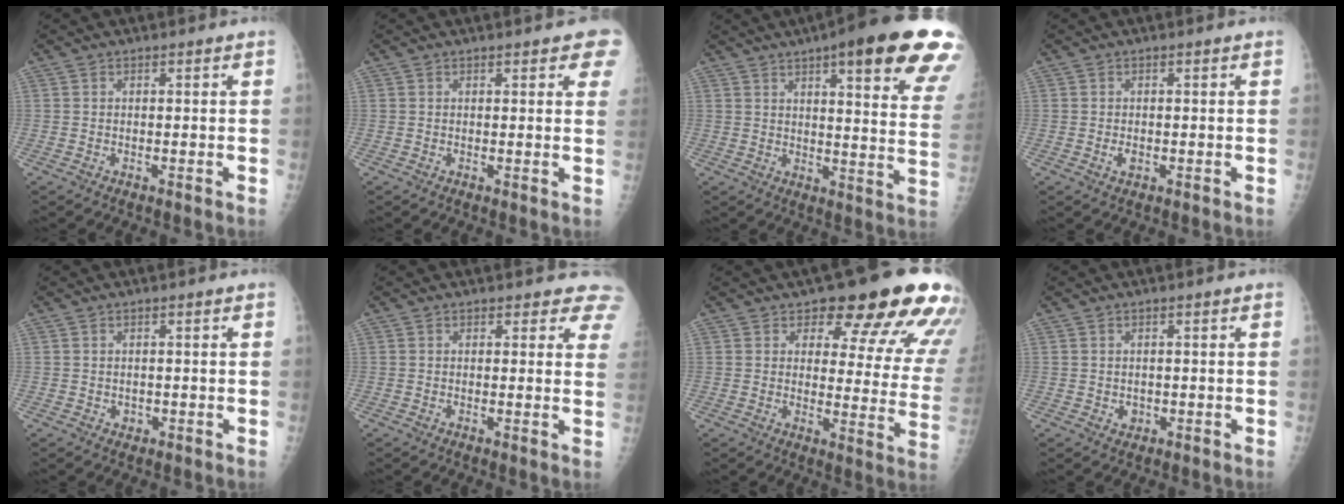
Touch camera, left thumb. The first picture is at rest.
{"total": 4.8, "force": [2.9, 1.6, 3.5], "torque": [-0.014, -0.001, 0.029]}
{"total": 24.9, "force": [14.6, 5.4, 19.4], "torque": [-0.208, -0.033, 0.177]}
{"total": 1.3, "force": [-0.3, 0.8, 0.9], "torque": [-0.016, -0.002, -0.003]}
{"total": 0.9, "force": [-0.1, 0.9, 0.4], "torque": [-0.004, 0.001, 0.002]}
{"total": 5.4, "force": [4.8, 2.3, 1.2], "torque": [0.031, -0.020, 0.031]}
{"total": 18.8, "force": [13.6, 6.8, 11.1], "torque": [-0.088, -0.076, 0.151]}
{"total": 1.3, "force": [-0.1, 1.2, 0.6], "torque": [-0.005, 0.001, 0.003]}